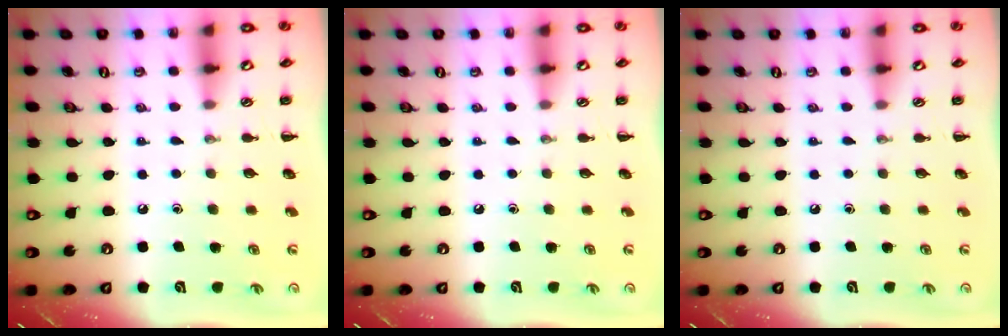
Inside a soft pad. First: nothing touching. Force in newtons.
{"total": 0.0}
{"total": 0.0}